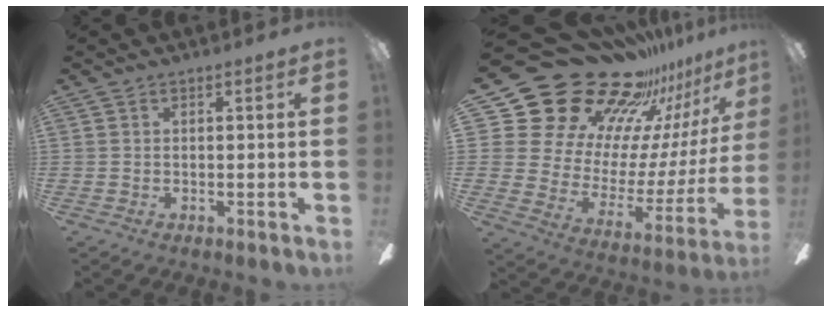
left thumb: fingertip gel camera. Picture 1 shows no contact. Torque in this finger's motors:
{"motor_torque": [0.76, 0.76, 1.38, -1.38, 0.04]}